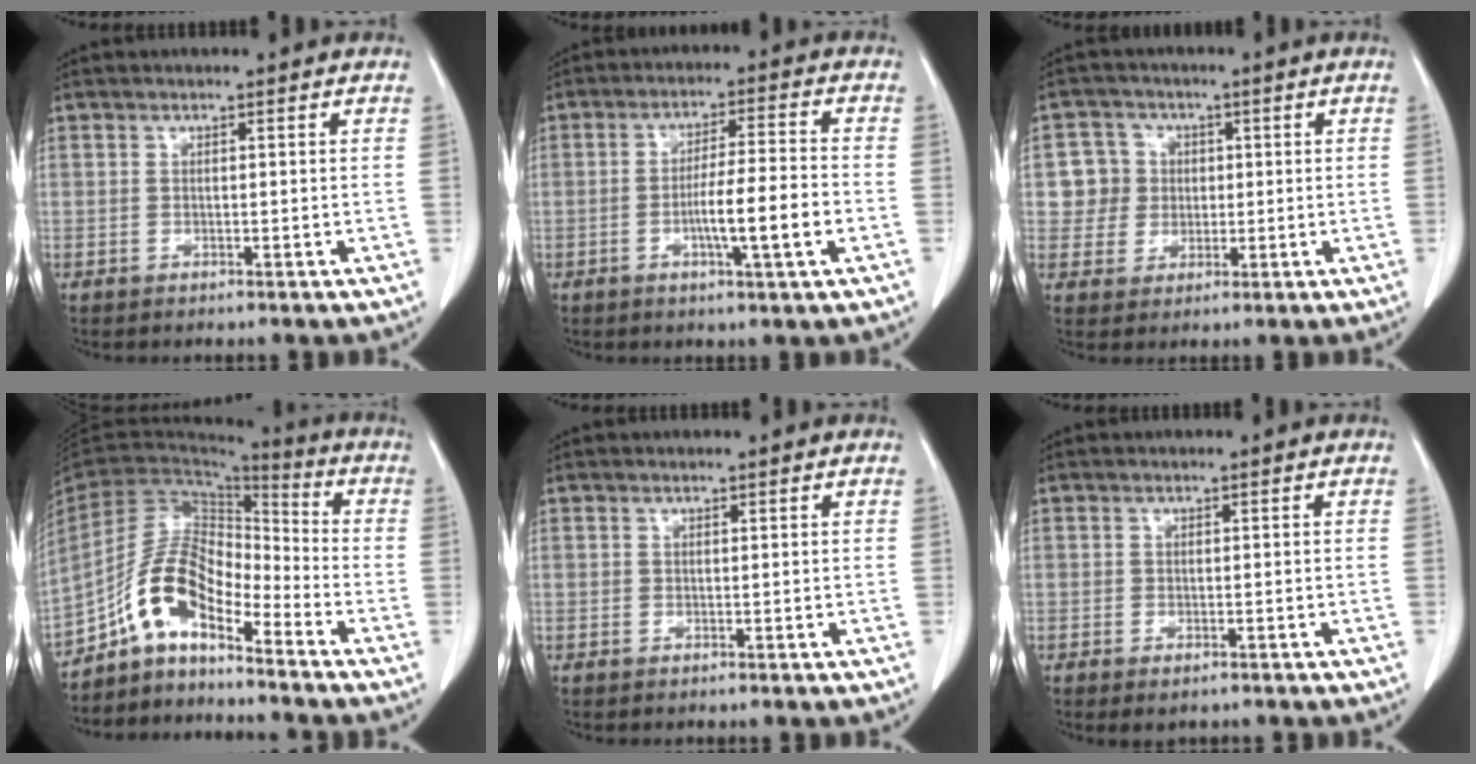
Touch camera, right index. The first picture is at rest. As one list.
[{"total": 8.4, "force": [-2.5, 0.0, 8.0], "torque": [-0.138, -0.001, -0.044]}, {"total": 5.6, "force": [0.9, 5.5, 0.5], "torque": [-0.002, 0.018, 0.023]}, {"total": 10.4, "force": [-7.2, 3.4, 6.7], "torque": [-0.142, 0.030, -0.136]}, {"total": 0.0}, {"total": 1.9, "force": [-1.3, 0.6, 1.2], "torque": [-0.016, -0.004, -0.012]}]